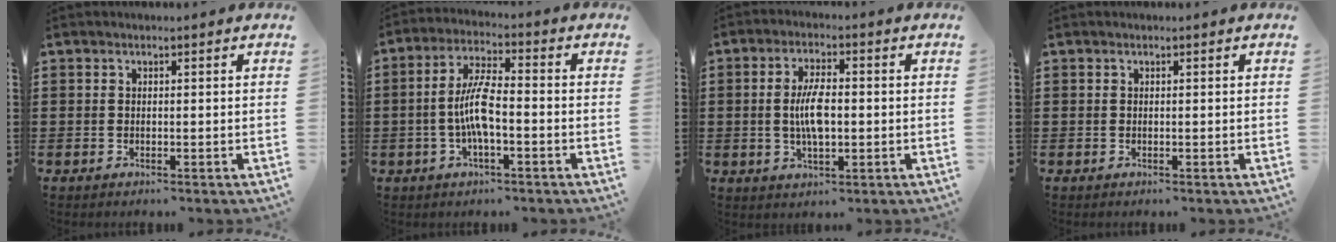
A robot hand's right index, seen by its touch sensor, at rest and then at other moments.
{"total": 7.3, "force": [-1.3, 2.2, 6.8], "torque": [-0.147, -0.002, -0.031]}
{"total": 6.4, "force": [-0.2, 2.5, 5.9], "torque": [-0.123, 0.000, -0.009]}
{"total": 0.0}